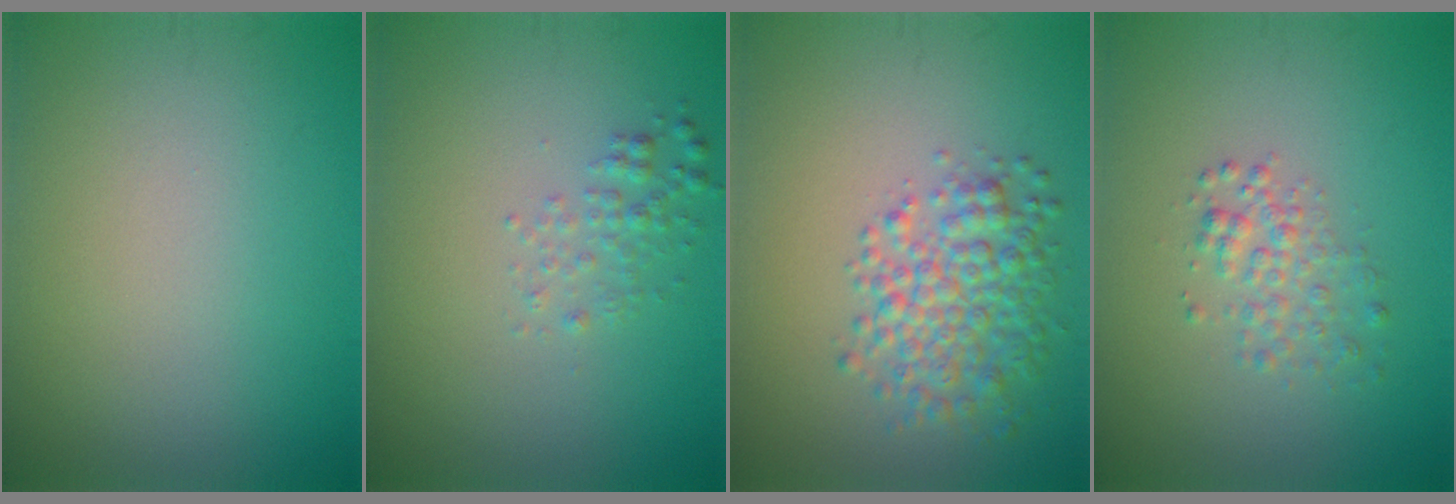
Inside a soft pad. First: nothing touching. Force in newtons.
{"total": 1.5, "press": 1.5, "slide": 0.0}
{"total": 4.5, "press": 4.4, "slide": 0.1}
{"total": 2.1, "press": 2.1, "slide": 0.1}